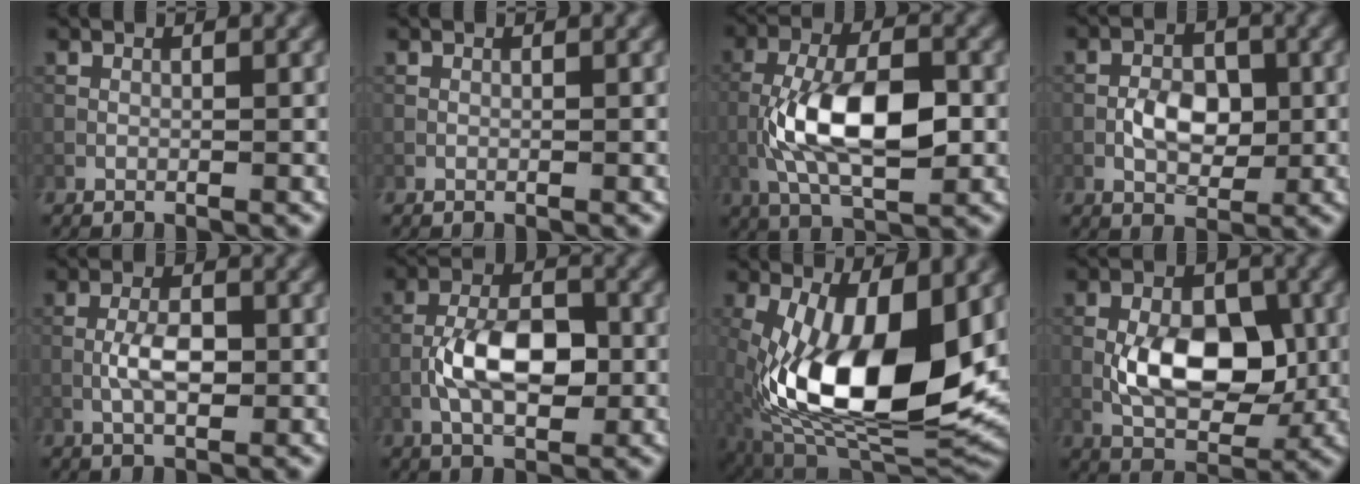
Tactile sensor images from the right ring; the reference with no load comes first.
{"total": 0.0}
{"total": 9.2, "force": [-1.8, 4.0, 8.1], "torque": [-0.160, 0.004, -0.029]}
{"total": 3.7, "force": [-0.6, 2.4, 2.8], "torque": [-0.044, 0.002, -0.011]}
{"total": 3.3, "force": [-0.7, 1.4, 2.9], "torque": [-0.055, 0.003, -0.014]}
{"total": 6.5, "force": [-1.5, 3.2, 5.4], "torque": [-0.103, 0.005, -0.030]}
{"total": 16.6, "force": [-1.9, 7.4, 14.7], "torque": [-0.263, -0.008, -0.038]}
{"total": 7.5, "force": [-0.8, 4.4, 6.1], "torque": [-0.103, -0.002, -0.016]}